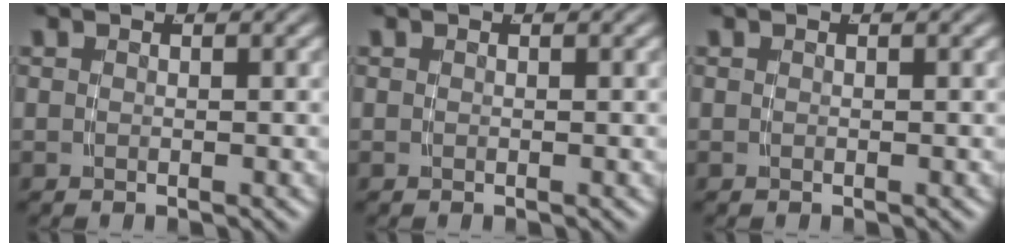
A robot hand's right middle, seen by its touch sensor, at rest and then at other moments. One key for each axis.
{"total": 0.0}
{"total": 0.0}